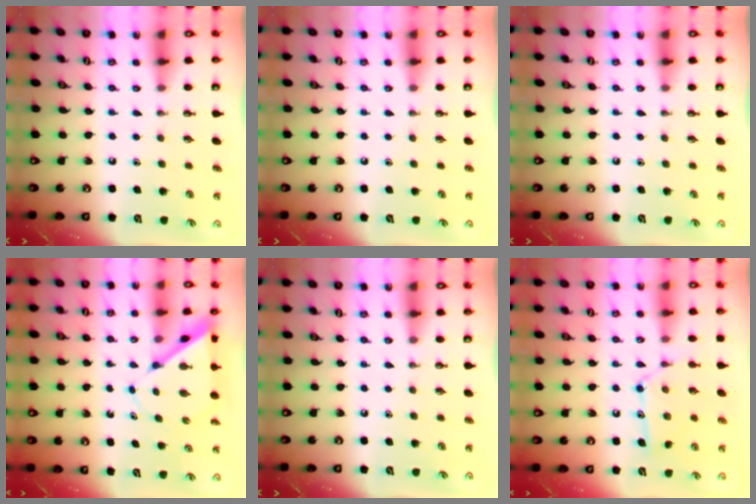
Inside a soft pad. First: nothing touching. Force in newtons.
{"total": 0.0}
{"total": 0.0}
{"total": 6.1, "press": 6.0, "slide": 0.6}
{"total": 0.0}
{"total": 12.9, "press": 12.9, "slide": 0.7}